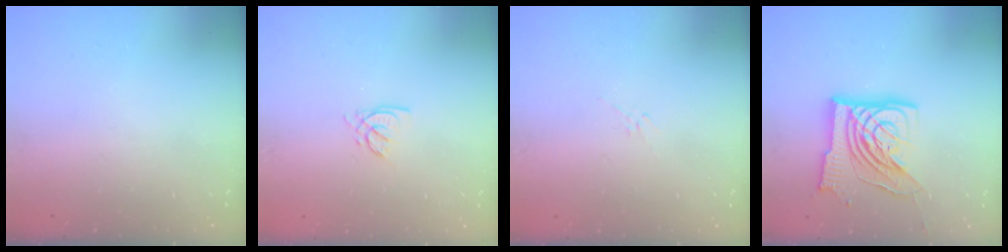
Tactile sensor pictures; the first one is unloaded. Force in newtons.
{"total": 2.6, "press": 2.6, "slide": 0.2}
{"total": 2.1, "press": 2.0, "slide": 0.6}
{"total": 16.1, "press": 16.0, "slide": 1.8}